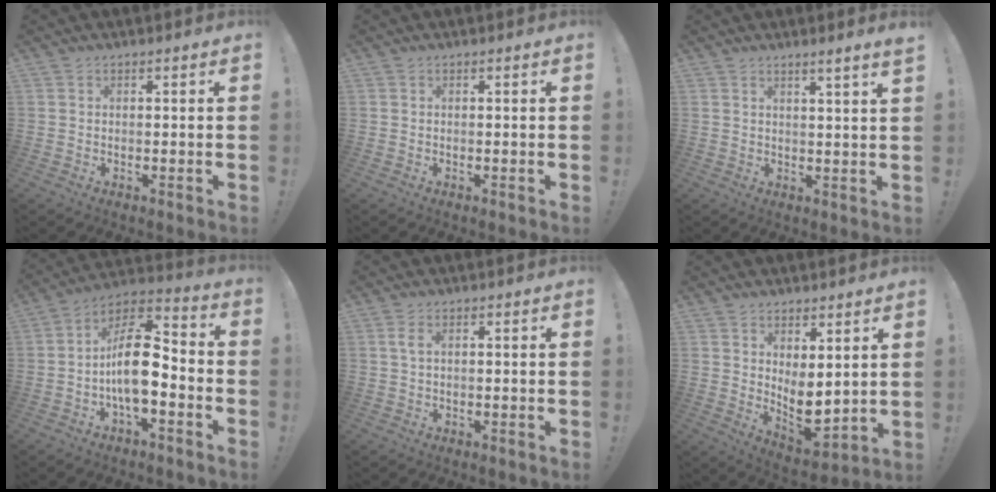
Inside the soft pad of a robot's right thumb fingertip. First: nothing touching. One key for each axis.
{"total": 0.0}
{"total": 3.4, "fx": 2.4, "fy": -0.9, "fz": 2.2, "tx": -0.020, "ty": -0.023, "tz": 0.035}
{"total": 15.2, "fx": -3.1, "fy": 7.1, "fz": 13.1, "tx": -0.229, "ty": 0.022, "tz": -0.050}
{"total": 2.3, "fx": 0.6, "fy": 1.1, "fz": 1.9, "tx": -0.040, "ty": 0.005, "tz": 0.010}
{"total": 7.0, "fx": 2.3, "fy": 3.6, "fz": 5.5, "tx": -0.057, "ty": -0.045, "tz": 0.053}